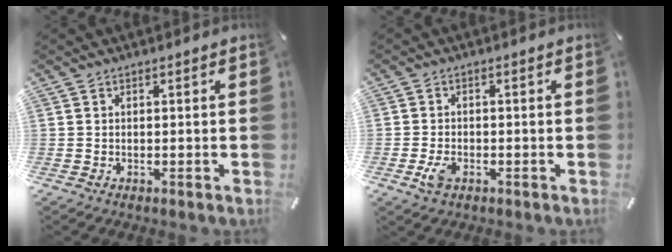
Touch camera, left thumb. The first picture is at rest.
{"total": 3.4, "force": [-1.5, 2.1, 2.3], "torque": [-0.058, -0.001, -0.029]}